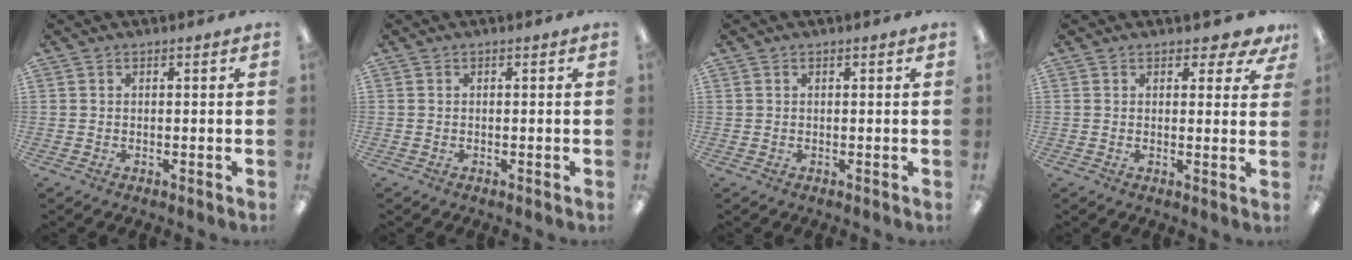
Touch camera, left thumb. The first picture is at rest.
{"total": 0.0}
{"total": 0.0}
{"total": 3.5, "force": [2.6, 1.8, 1.6], "torque": [-0.012, -0.011, 0.043]}